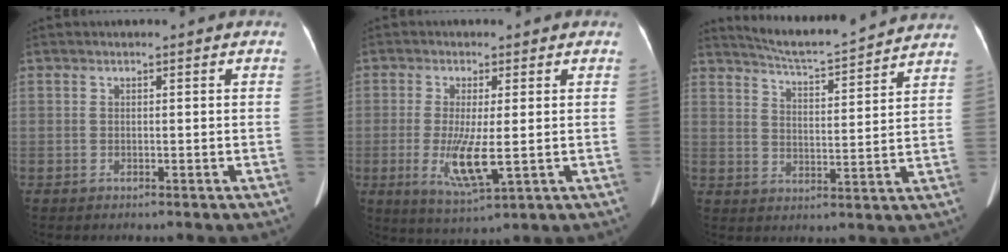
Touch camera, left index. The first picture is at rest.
{"total": 7.4, "force": [-1.0, 1.3, 7.2], "torque": [-0.147, -0.021, -0.010]}
{"total": 14.2, "force": [13.5, 0.2, 4.6], "torque": [-0.085, 0.002, 0.188]}